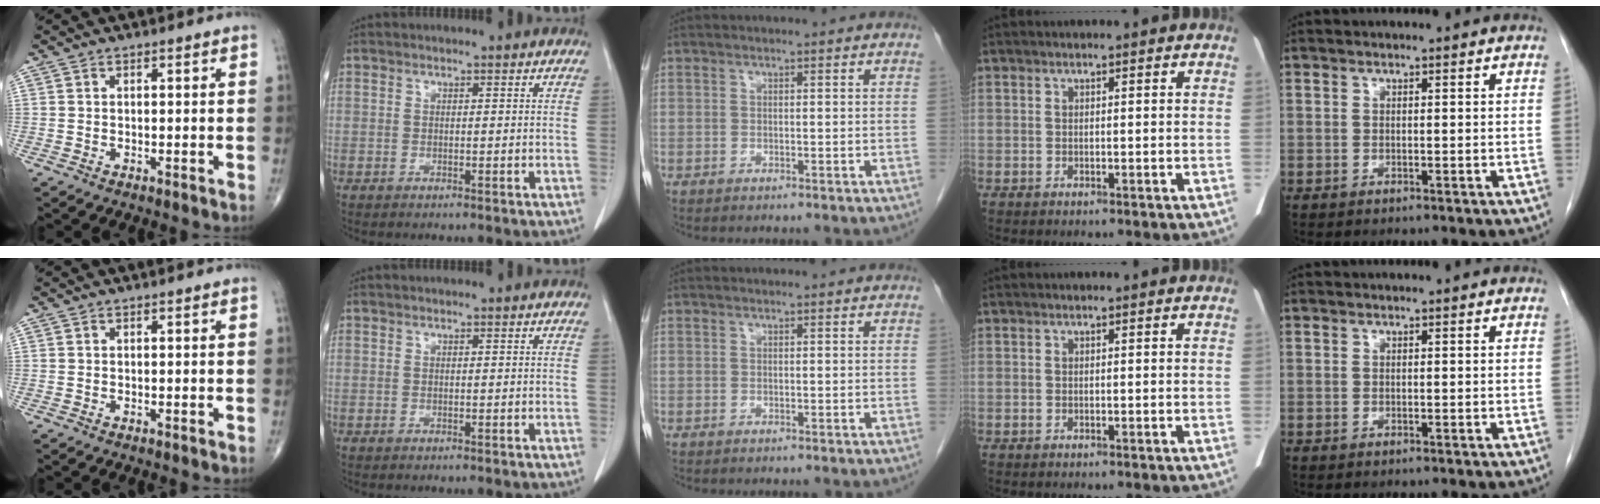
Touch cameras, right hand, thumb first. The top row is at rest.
{}